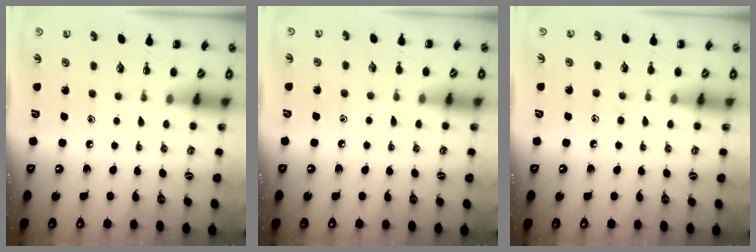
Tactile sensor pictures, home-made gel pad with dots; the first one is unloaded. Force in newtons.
{"total": 3.9, "press": 3.7, "slide": 1.3}
{"total": 7.5, "press": 7.1, "slide": 2.2}